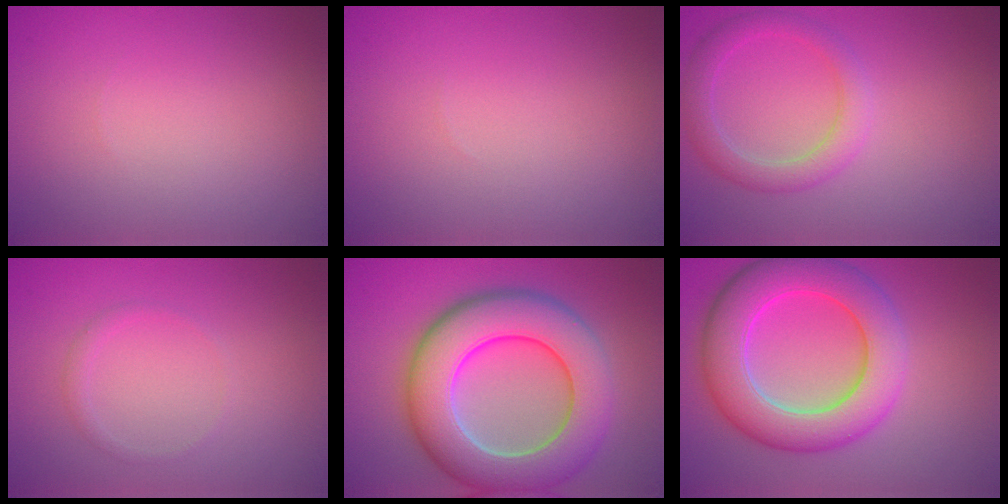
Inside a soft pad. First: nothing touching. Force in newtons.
{"total": 0.0}
{"total": 3.0, "press": 3.0, "slide": 0.1}
{"total": 0.9, "press": 0.8, "slide": 0.1}
{"total": 11.2, "press": 11.2, "slide": 0.5}
{"total": 8.6, "press": 8.6, "slide": 0.5}